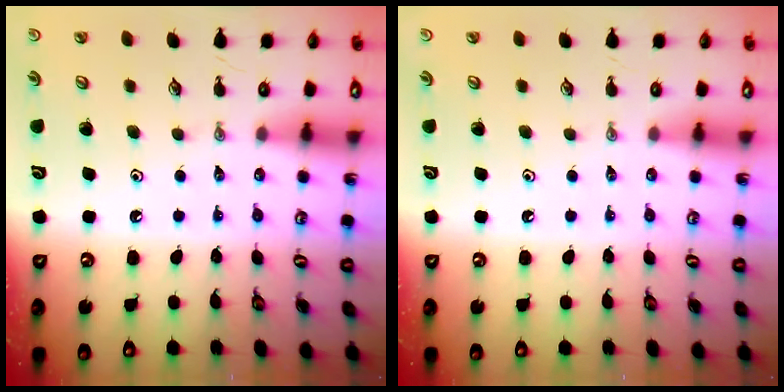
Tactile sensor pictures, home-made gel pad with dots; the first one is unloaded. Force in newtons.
{"total": 0.0}